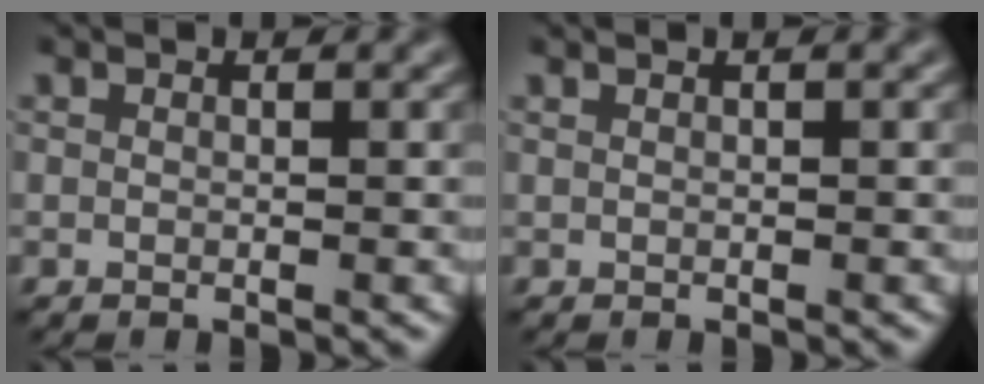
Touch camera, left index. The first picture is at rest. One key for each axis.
{"total": 0.9, "fx": 0.5, "fy": 0.4, "fz": 0.7, "tx": -0.009, "ty": 0.001, "tz": 0.000}